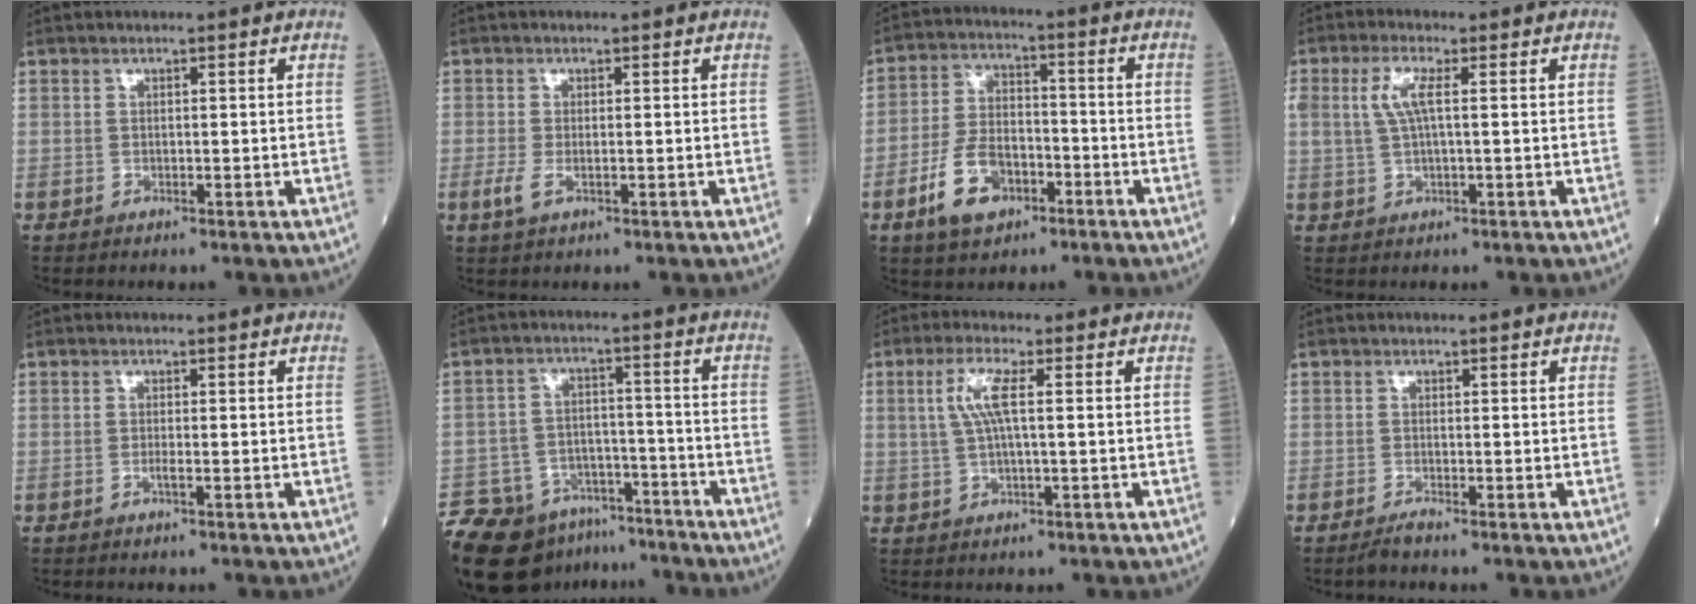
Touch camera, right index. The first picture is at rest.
{"total": 2.2, "force": [-0.8, 0.8, 1.9], "torque": [-0.050, -0.006, -0.016]}
{"total": 9.0, "force": [-4.3, 5.1, 5.9], "torque": [-0.132, 0.010, -0.074]}
{"total": 3.9, "force": [0.8, 0.8, 3.8], "torque": [-0.089, 0.010, 0.016]}
{"total": 0.8, "force": [-0.4, -0.1, 0.6], "torque": [-0.013, 0.000, -0.009]}
{"total": 17.0, "force": [-12.9, 9.3, 6.2], "torque": [-0.146, 0.012, -0.197]}
{"total": 4.8, "force": [1.0, 0.6, 4.6], "torque": [-0.103, 0.012, 0.021]}
{"total": 1.0, "force": [-0.9, -0.2, 0.4], "torque": [-0.014, -0.003, -0.019]}